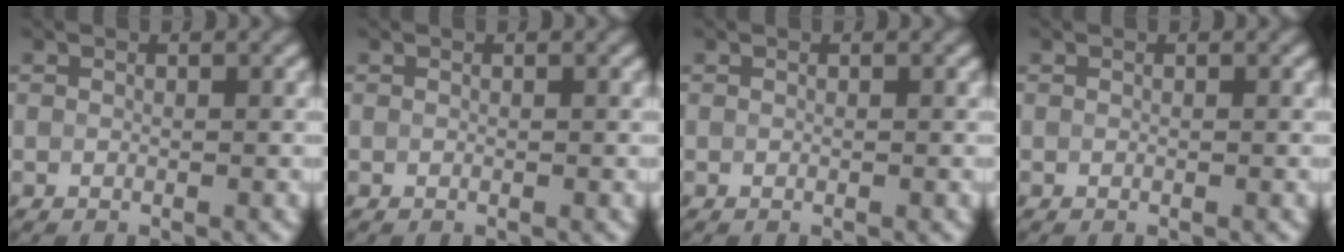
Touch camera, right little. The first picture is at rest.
{"total": 0.0}
{"total": 0.0}
{"total": 0.0}